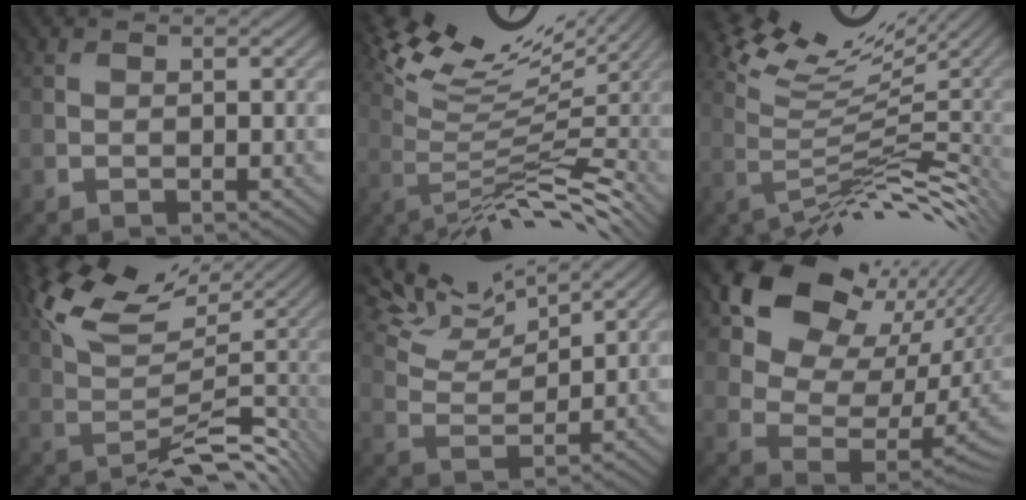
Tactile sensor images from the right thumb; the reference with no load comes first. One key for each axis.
{"total": 11.3, "fx": 4.6, "fy": 2.6, "fz": 9.9, "tx": -0.169, "ty": 0.012, "tz": 0.102}
{"total": 9.1, "fx": 3.7, "fy": 1.7, "fz": 8.2, "tx": -0.133, "ty": 0.024, "tz": 0.084}
{"total": 10.4, "fx": 3.8, "fy": 3.2, "fz": 9.1, "tx": -0.166, "ty": 0.004, "tz": 0.077}
{"total": 10.3, "fx": 9.3, "fy": 1.9, "fz": 4.2, "tx": -0.094, "ty": 0.000, "tz": 0.141}
{"total": 14.5, "fx": 7.9, "fy": 9.1, "fz": 8.1, "tx": -0.149, "ty": 0.020, "tz": 0.144}